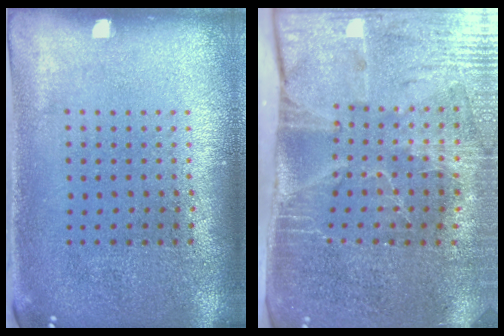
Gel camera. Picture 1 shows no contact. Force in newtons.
{"total": 4.3, "press": 3.6, "slide": 2.4}